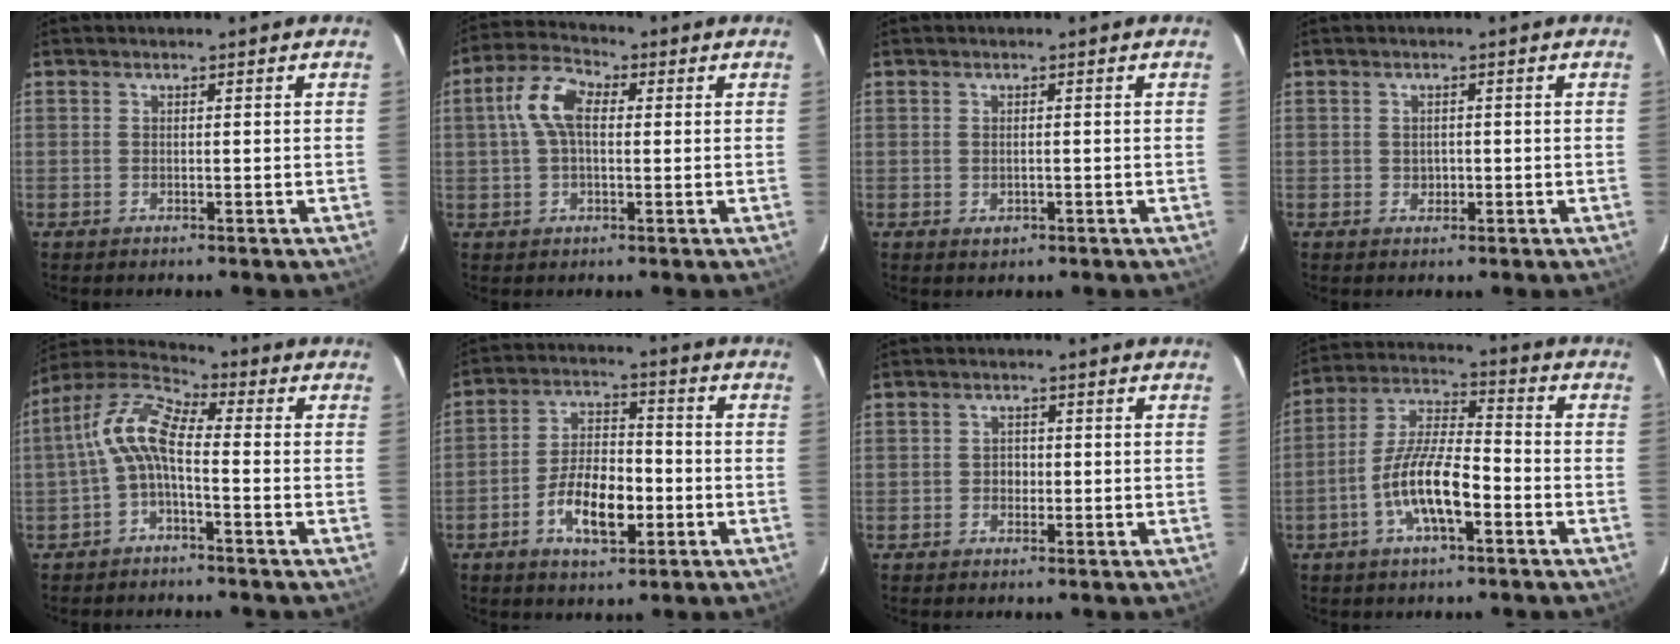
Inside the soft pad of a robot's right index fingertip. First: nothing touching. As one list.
[{"total": 7.9, "force": [1.2, 4.3, 6.6], "torque": [-0.136, 0.024, 0.020]}, {"total": 1.4, "force": [-0.4, 1.0, 1.0], "torque": [-0.015, 0.000, -0.004]}, {"total": 1.6, "force": [-0.2, 1.4, 0.7], "torque": [-0.008, 0.003, -0.002]}, {"total": 8.4, "force": [-1.4, 2.9, 7.8], "torque": [-0.174, 0.022, -0.033]}, {"total": 10.6, "force": [-3.9, 5.0, 8.5], "torque": [-0.167, 0.009, -0.064]}, {"total": 1.7, "force": [-0.5, 1.6, 0.5], "torque": [-0.007, 0.005, -0.007]}, {"total": 11.8, "force": [-4.8, 3.4, 10.2], "torque": [-0.210, 0.002, -0.092]}]